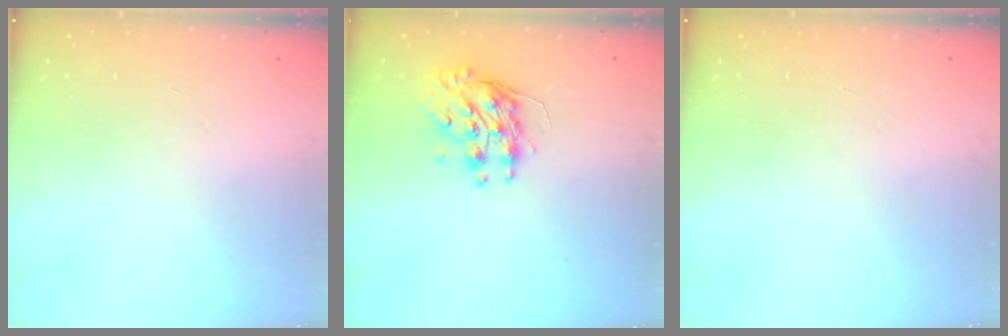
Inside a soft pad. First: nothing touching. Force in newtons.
{"total": 9.0, "press": 9.0, "slide": 0.3}
{"total": 0.0}